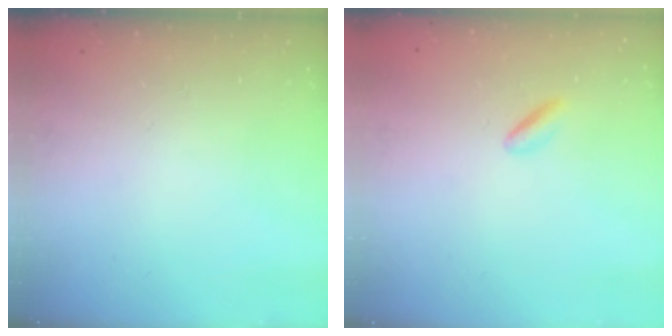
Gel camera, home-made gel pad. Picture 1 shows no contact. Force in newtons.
{"total": 1.4, "press": 1.2, "slide": 0.8}